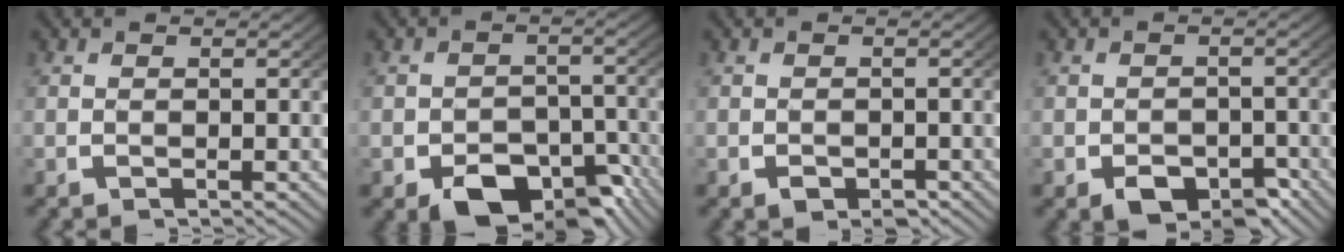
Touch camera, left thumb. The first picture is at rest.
{"total": 9.0, "force": [-5.3, 5.4, 4.8], "torque": [-0.084, -0.050, -0.068]}
{"total": 1.7, "force": [-0.9, 1.1, 0.8], "torque": [-0.009, -0.012, -0.013]}
{"total": 4.9, "force": [-2.6, 3.2, 2.7], "torque": [-0.042, -0.033, -0.034]}